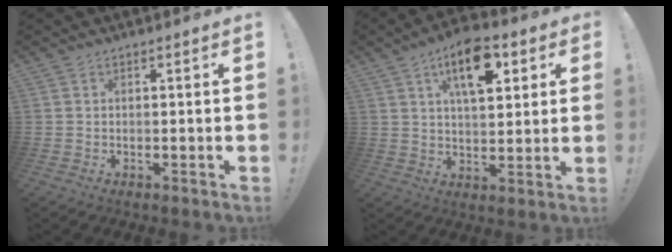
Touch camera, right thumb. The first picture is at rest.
{"total": 14.1, "force": [6.1, 7.0, 10.6], "torque": [-0.150, -0.013, 0.103]}